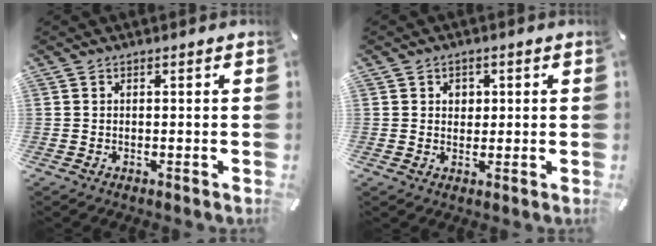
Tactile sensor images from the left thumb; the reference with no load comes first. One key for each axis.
{"total": 2.8, "fx": 0.6, "fy": 2.5, "fz": 0.9, "tx": -0.006, "ty": -0.001, "tz": 0.004}